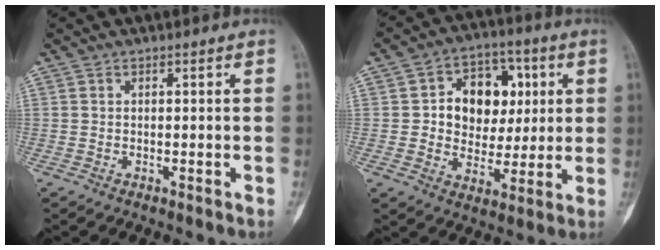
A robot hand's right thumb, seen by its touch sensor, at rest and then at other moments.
{"total": 13.7, "force": [2.5, 10.6, 8.4], "torque": [-0.068, 0.010, 0.041]}